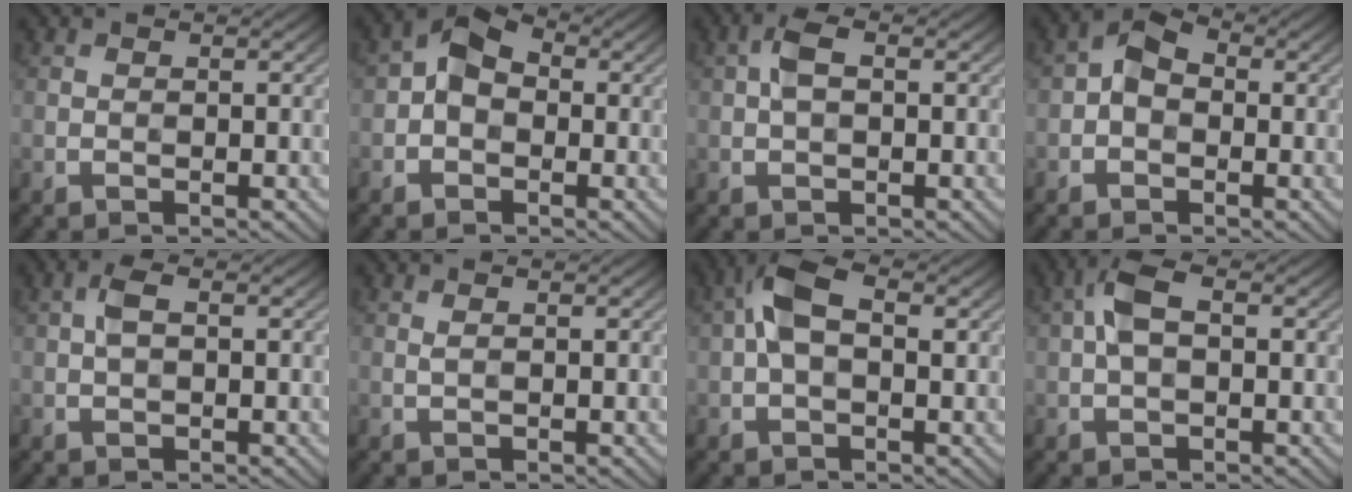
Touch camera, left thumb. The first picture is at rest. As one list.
[{"total": 4.5, "force": [-0.4, 3.4, 3.0], "torque": [-0.054, 0.012, -0.018]}, {"total": 3.2, "force": [0.4, 1.7, 2.7], "torque": [-0.059, 0.009, 0.004]}, {"total": 3.7, "force": [-0.5, 2.7, 2.4], "torque": [-0.044, 0.010, -0.020]}, {"total": 2.5, "force": [0.4, 1.3, 2.2], "torque": [-0.047, 0.008, 0.003]}, {"total": 0.6, "force": [0.2, 0.1, 0.6], "torque": [-0.015, 0.003, 0.004]}, {"total": 6.2, "force": [0.9, 3.3, 5.2], "torque": [-0.110, 0.014, 0.012]}, {"total": 4.8, "force": [0.5, 2.5, 4.0], "torque": [-0.090, 0.013, 0.006]}]